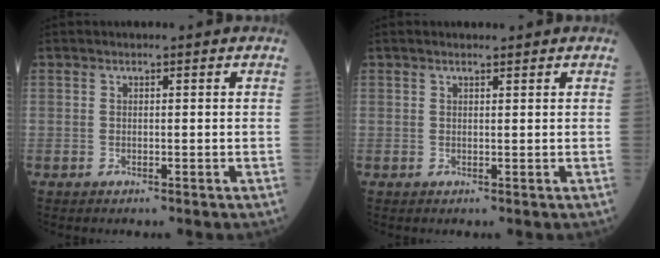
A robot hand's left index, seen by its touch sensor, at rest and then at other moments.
{"total": 1.3, "force": [1.2, 0.2, 0.6], "torque": [-0.012, 0.010, 0.018]}